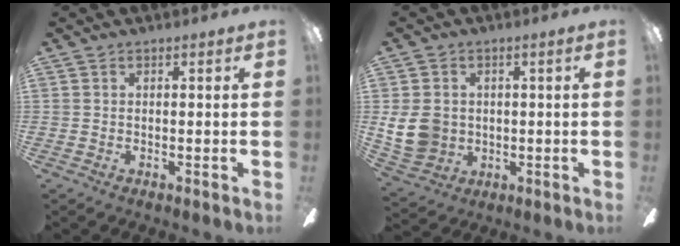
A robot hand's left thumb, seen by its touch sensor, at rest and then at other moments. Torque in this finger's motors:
{"motor_torque": [1.32, 1.31, 0.82, -1.28, 0.01]}